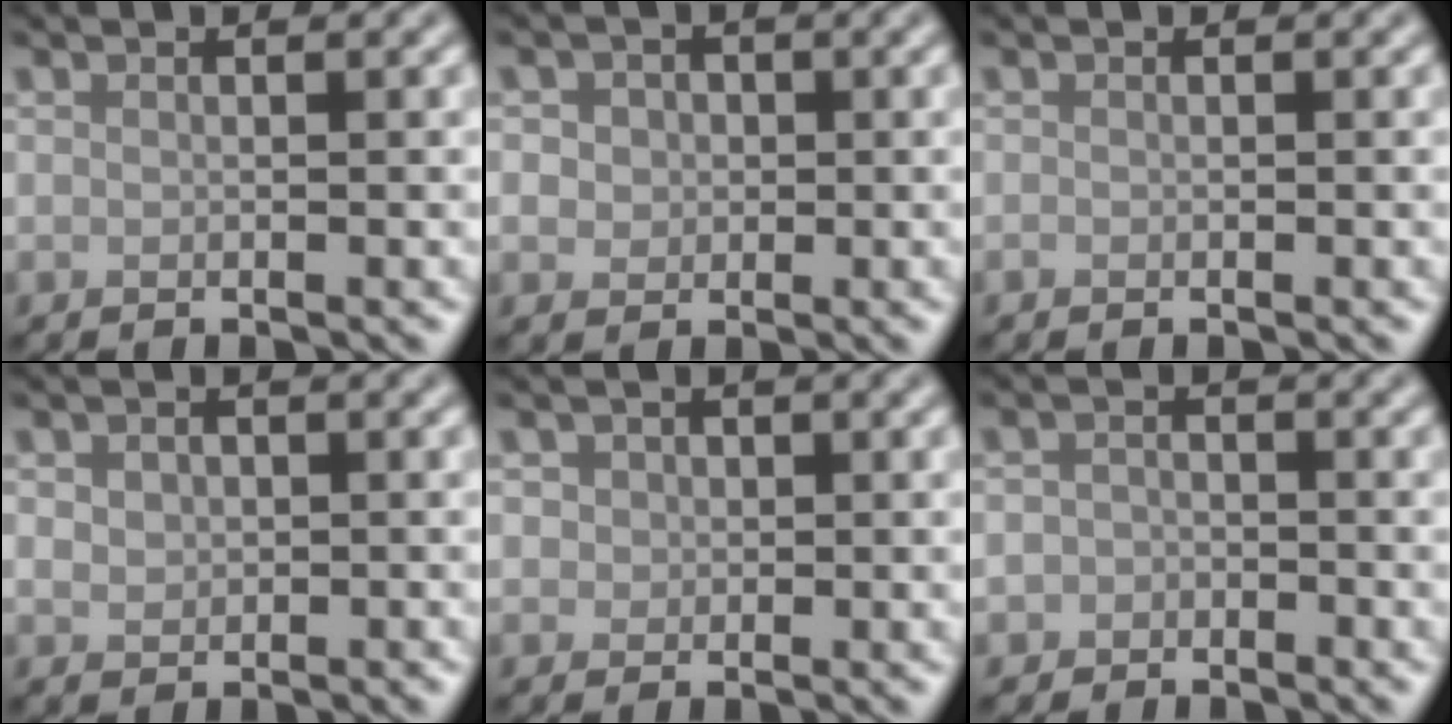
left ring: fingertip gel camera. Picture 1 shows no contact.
{"total": 3.2, "force": [0.6, 2.8, 1.4], "torque": [-0.014, 0.012, -0.005]}
{"total": 0.0}
{"total": 1.7, "force": [0.1, 1.4, 1.0], "torque": [-0.018, -0.001, -0.002]}
{"total": 1.8, "force": [0.6, 1.5, 0.6], "torque": [-0.005, 0.005, 0.006]}
{"total": 1.6, "force": [-1.0, 1.2, 0.1], "torque": [0.008, 0.002, -0.023]}